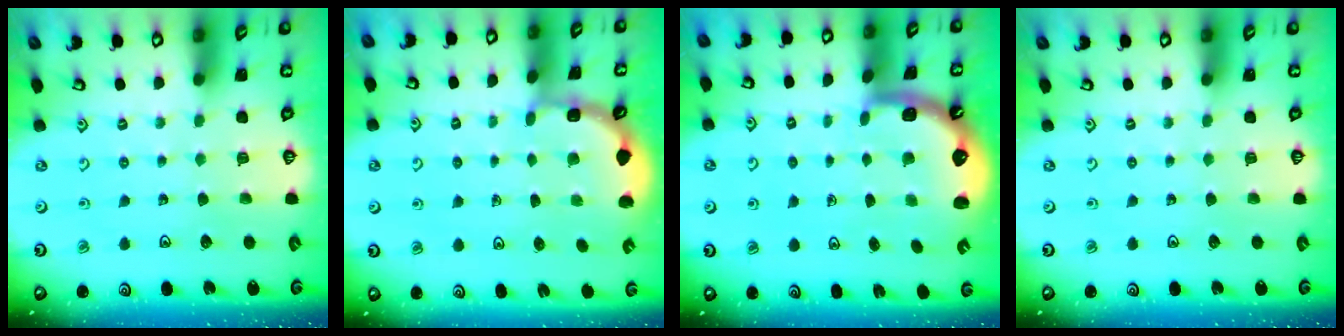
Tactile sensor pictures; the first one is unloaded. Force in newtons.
{"total": 1.9, "press": 1.9, "slide": 0.3}
{"total": 1.9, "press": 1.8, "slide": 0.6}
{"total": 0.0}